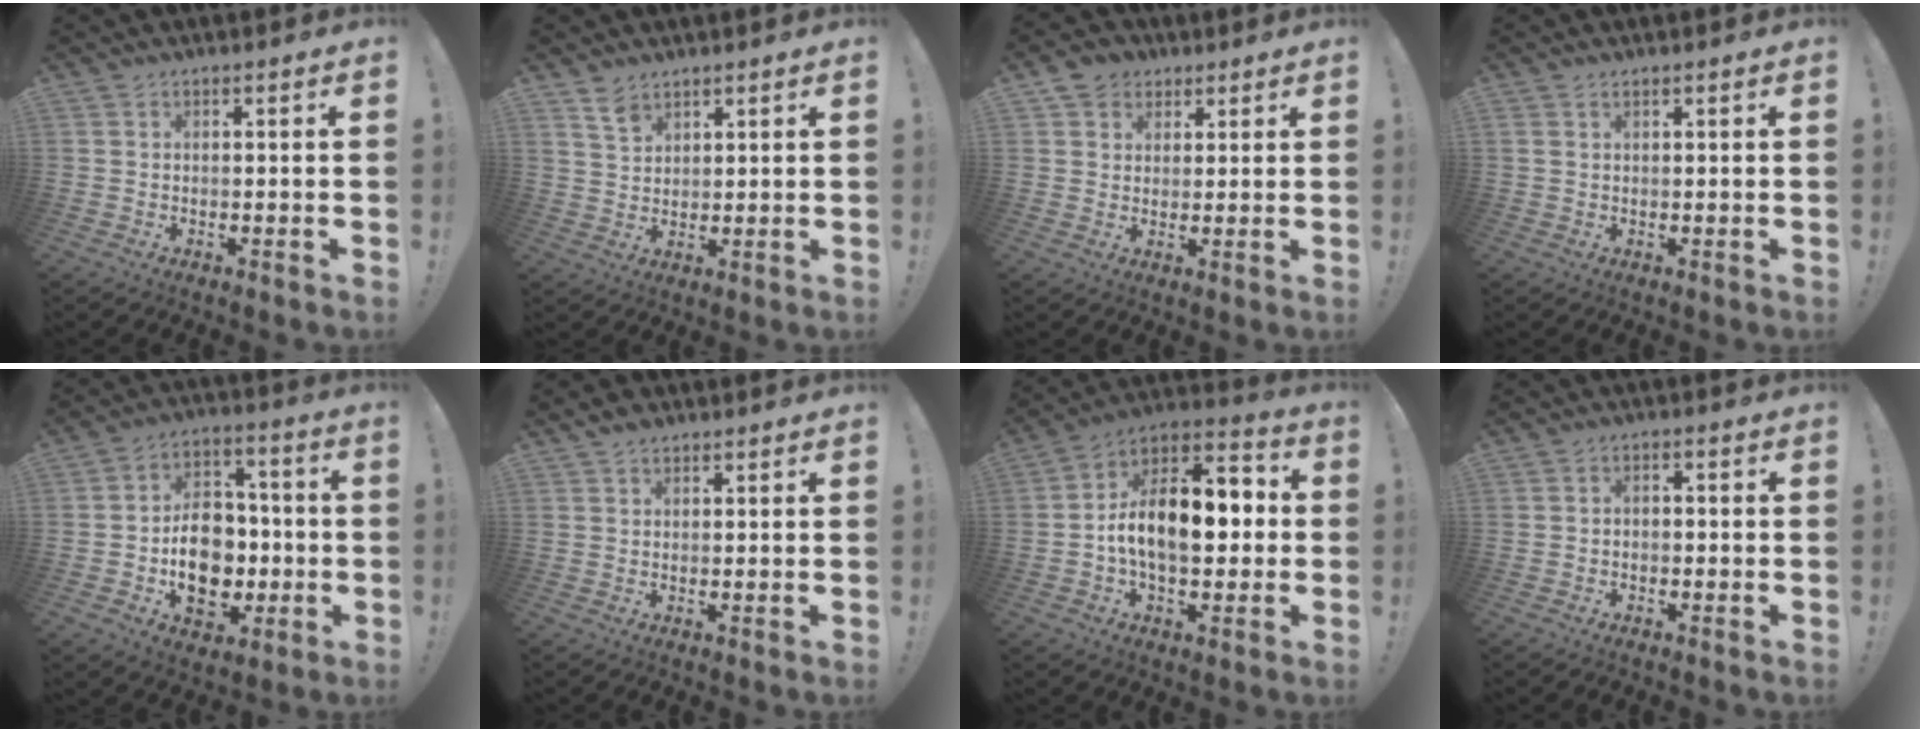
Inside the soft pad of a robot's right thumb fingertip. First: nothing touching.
{"total": 5.1, "force": [3.8, 2.6, 2.1], "torque": [-0.030, -0.022, 0.070]}
{"total": 5.8, "force": [3.0, 4.9, 1.0], "torque": [-0.016, -0.013, 0.059]}
{"total": 1.3, "force": [0.9, 0.7, 0.8], "torque": [-0.021, 0.002, 0.018]}
{"total": 15.6, "force": [-3.2, 11.7, 9.7], "torque": [-0.146, 0.021, -0.048]}
{"total": 2.1, "force": [1.6, 1.0, 0.9], "torque": [-0.009, -0.009, 0.029]}
{"total": 16.6, "force": [-0.6, 9.4, 13.6], "torque": [-0.230, 0.010, -0.010]}
{"total": 2.0, "force": [-1.5, 1.0, 0.9], "torque": [-0.017, 0.009, -0.027]}